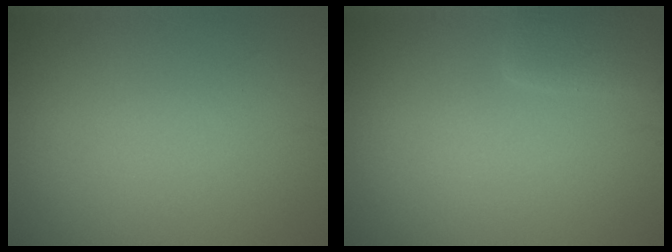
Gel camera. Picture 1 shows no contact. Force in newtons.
{"total": 1.9, "press": 1.8, "slide": 0.3}